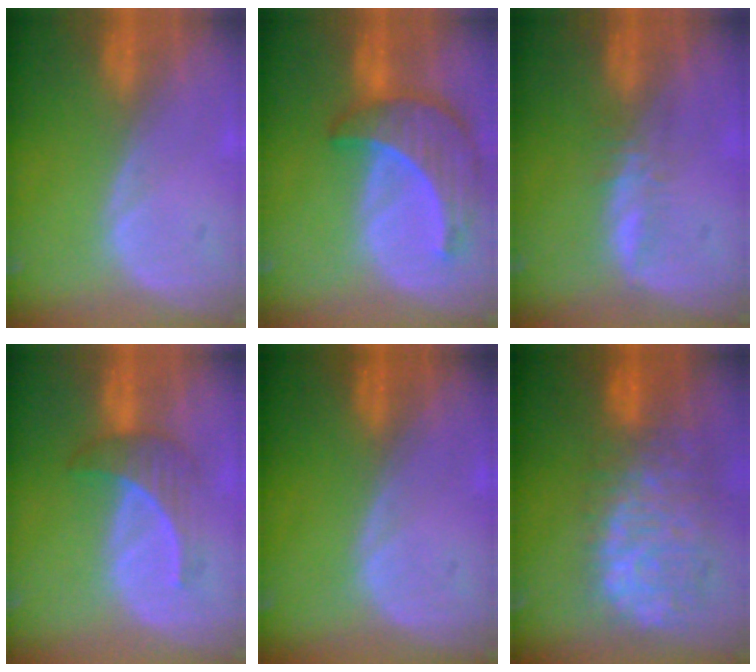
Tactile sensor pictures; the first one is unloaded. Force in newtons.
{"total": 8.8, "press": 8.0, "slide": 3.7}
{"total": 2.0, "press": 1.8, "slide": 0.6}
{"total": 4.1, "press": 4.0, "slide": 0.8}
{"total": 0.0}
{"total": 12.0, "press": 9.9, "slide": 6.8}